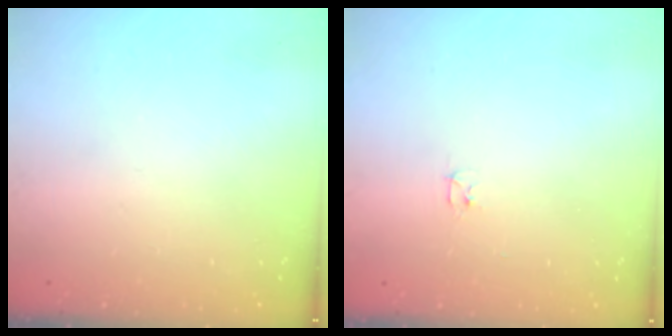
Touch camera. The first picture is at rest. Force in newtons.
{"total": 2.4, "press": 2.3, "slide": 0.4}